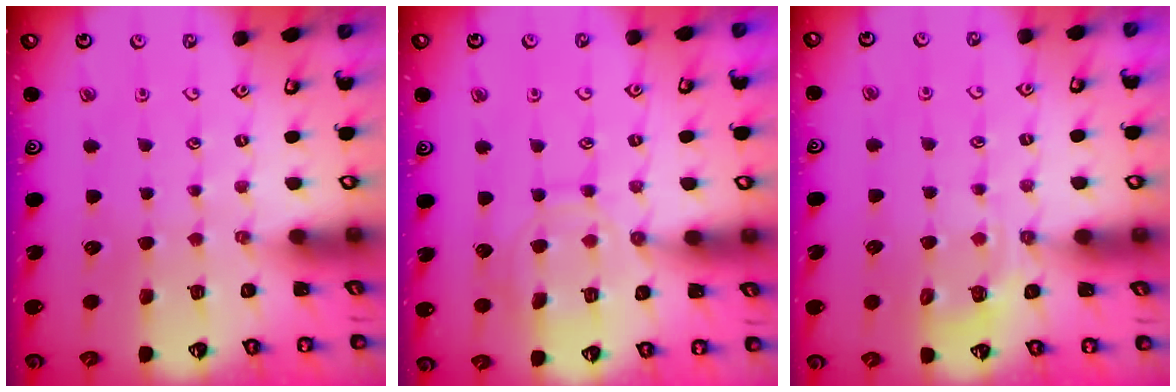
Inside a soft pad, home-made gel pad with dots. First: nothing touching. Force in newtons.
{"total": 11.0, "press": 11.0, "slide": 0.8}
{"total": 5.9, "press": 5.8, "slide": 1.0}